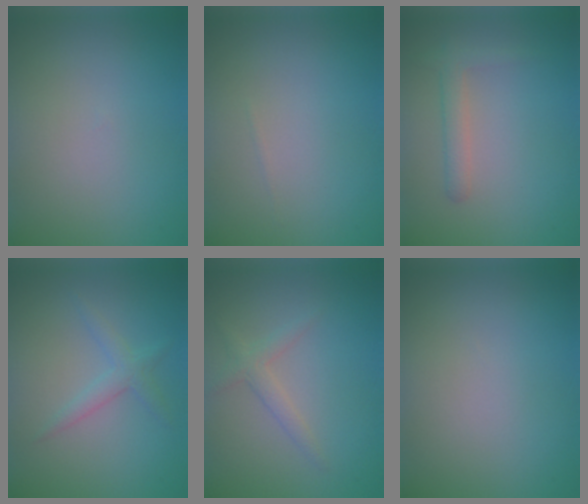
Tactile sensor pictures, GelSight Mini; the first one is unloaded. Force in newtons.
{"total": 0.0}
{"total": 1.8, "press": 1.8, "slide": 0.1}
{"total": 1.7, "press": 1.7, "slide": 0.1}
{"total": 1.6, "press": 1.6, "slide": 0.1}
{"total": 0.0}